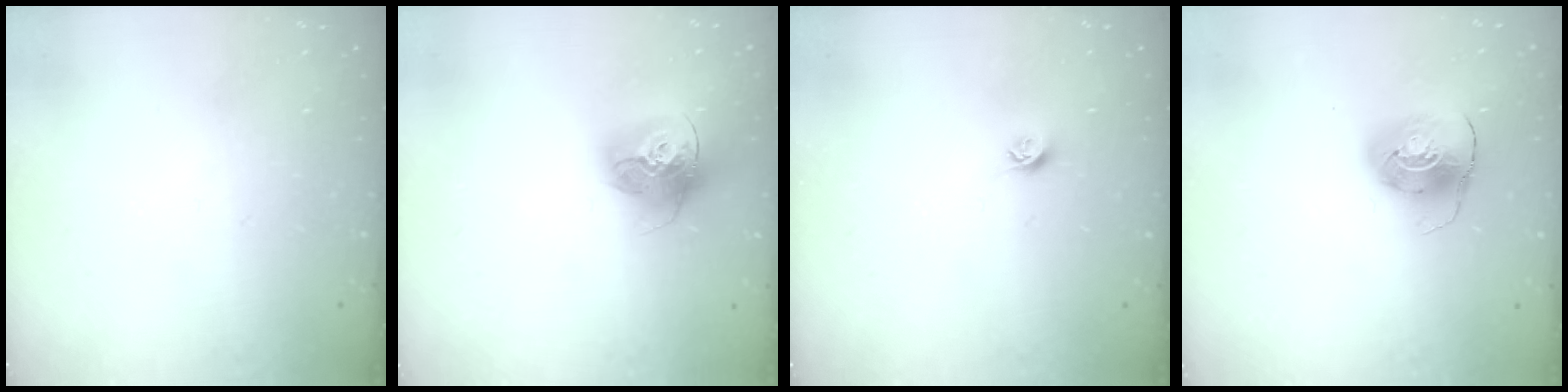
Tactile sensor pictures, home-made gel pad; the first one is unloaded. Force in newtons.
{"total": 15.9, "press": 15.8, "slide": 1.7}
{"total": 5.3, "press": 5.2, "slide": 0.7}
{"total": 7.9, "press": 7.9, "slide": 0.7}